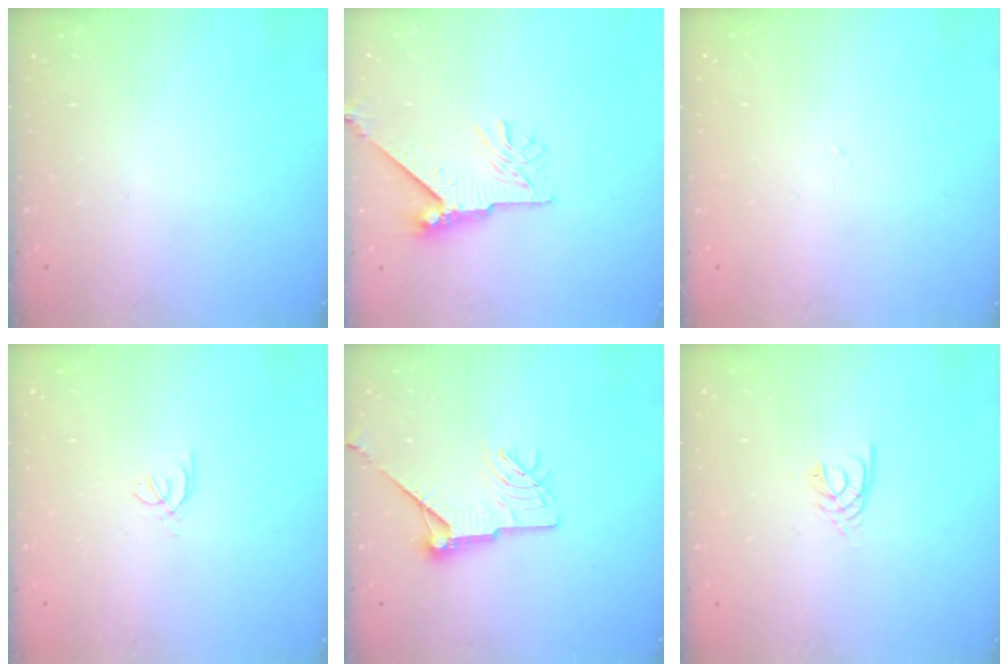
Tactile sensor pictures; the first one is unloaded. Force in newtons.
{"total": 8.3, "press": 8.2, "slide": 0.8}
{"total": 0.0}
{"total": 0.5, "press": 0.4, "slide": 0.3}
{"total": 12.0, "press": 12.0, "slide": 1.1}
{"total": 2.2, "press": 2.1, "slide": 0.4}